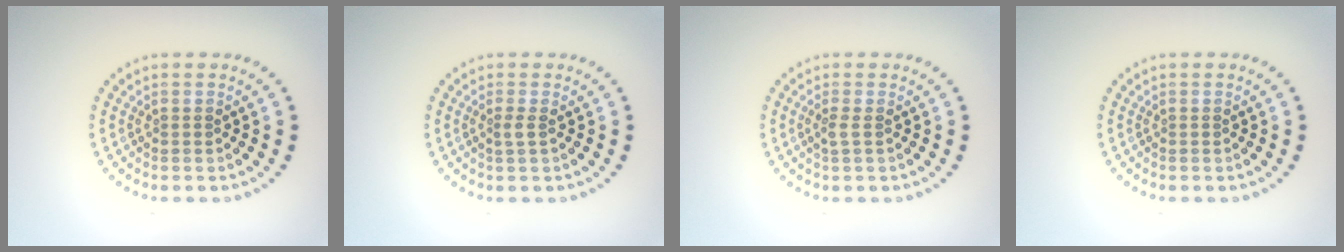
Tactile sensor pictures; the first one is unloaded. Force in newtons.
{"total": 0.9, "press": 0.6, "slide": 0.7}
{"total": 0.9, "press": 0.7, "slide": 0.5}
{"total": 0.0}